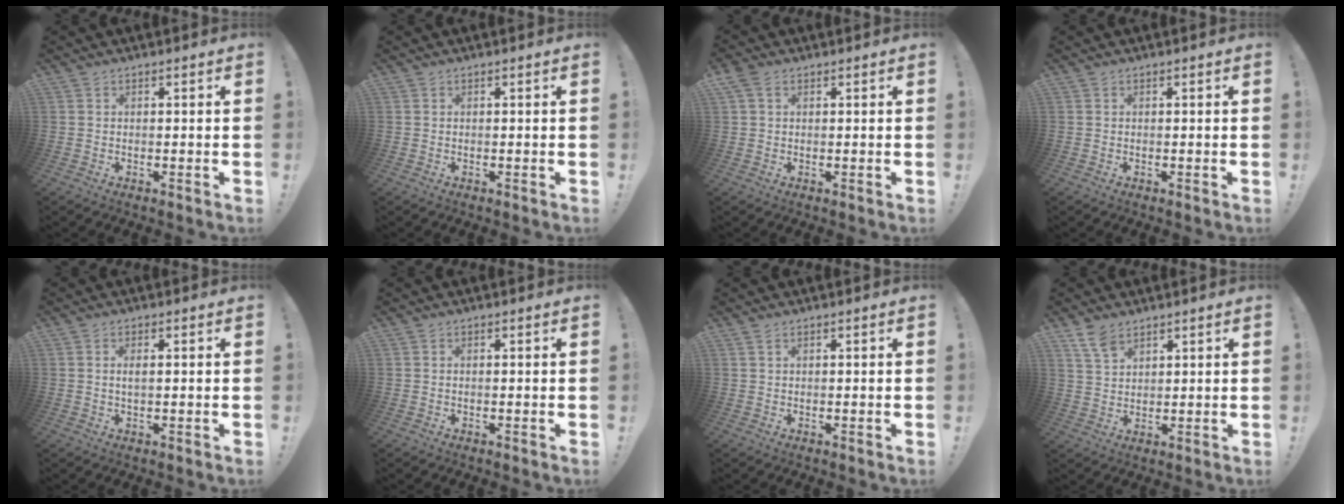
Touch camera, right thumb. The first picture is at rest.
{"total": 0.0}
{"total": 2.5, "force": [1.2, 1.5, 1.6], "torque": [-0.036, 0.006, 0.023]}
{"total": 0.0}
{"total": 2.0, "force": [0.2, 0.5, 2.0], "torque": [-0.034, 0.000, 0.002]}
{"total": 0.0}
{"total": 0.8, "force": [0.6, 0.3, 0.4], "torque": [-0.009, 0.000, 0.011]}
{"total": 6.0, "force": [4.5, 3.1, 2.7], "torque": [-0.049, -0.020, 0.085]}